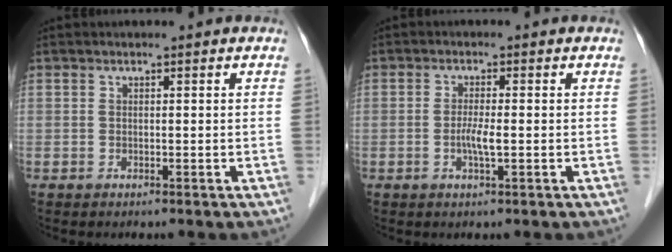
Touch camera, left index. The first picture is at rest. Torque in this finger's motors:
{"motor_torque": [0.38, 0.33, 0.10, 0.06]}